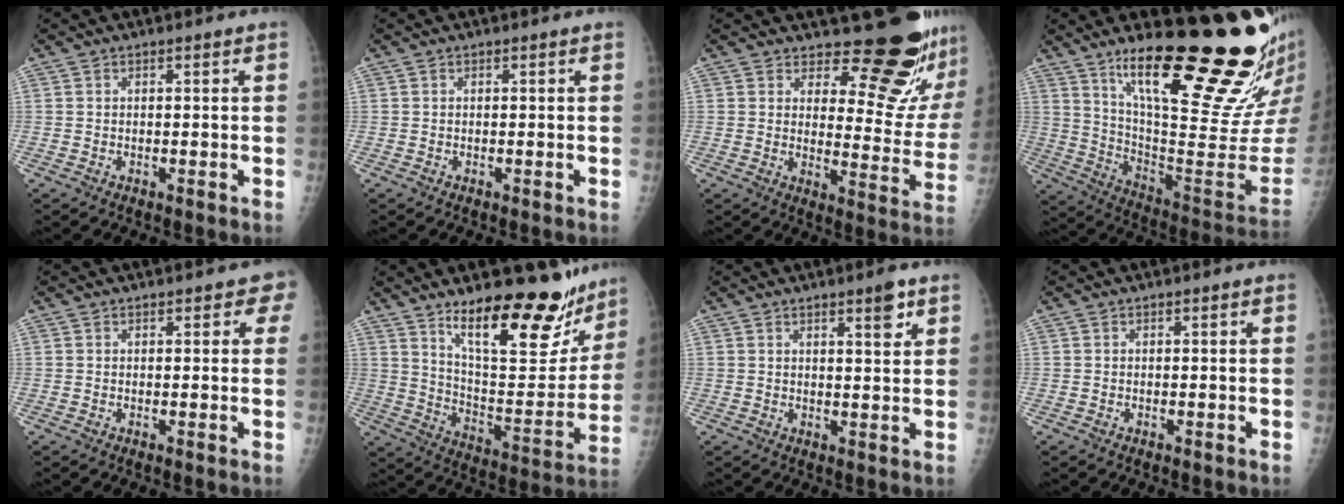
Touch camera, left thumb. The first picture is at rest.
{"total": 0.0}
{"total": 15.4, "force": [13.8, 4.7, 5.1], "torque": [-0.016, -0.141, 0.166]}
{"total": 28.7, "force": [19.1, 5.4, 20.7], "torque": [-0.280, -0.109, 0.308]}
{"total": 2.9, "force": [1.6, 1.4, 2.0], "torque": [-0.002, 0.000, 0.012]}
{"total": 23.5, "force": [16.6, 8.0, 14.6], "torque": [-0.161, -0.103, 0.259]}
{"total": 4.3, "force": [2.6, 0.9, 3.2], "torque": [-0.041, -0.016, 0.038]}
{"total": 0.0}